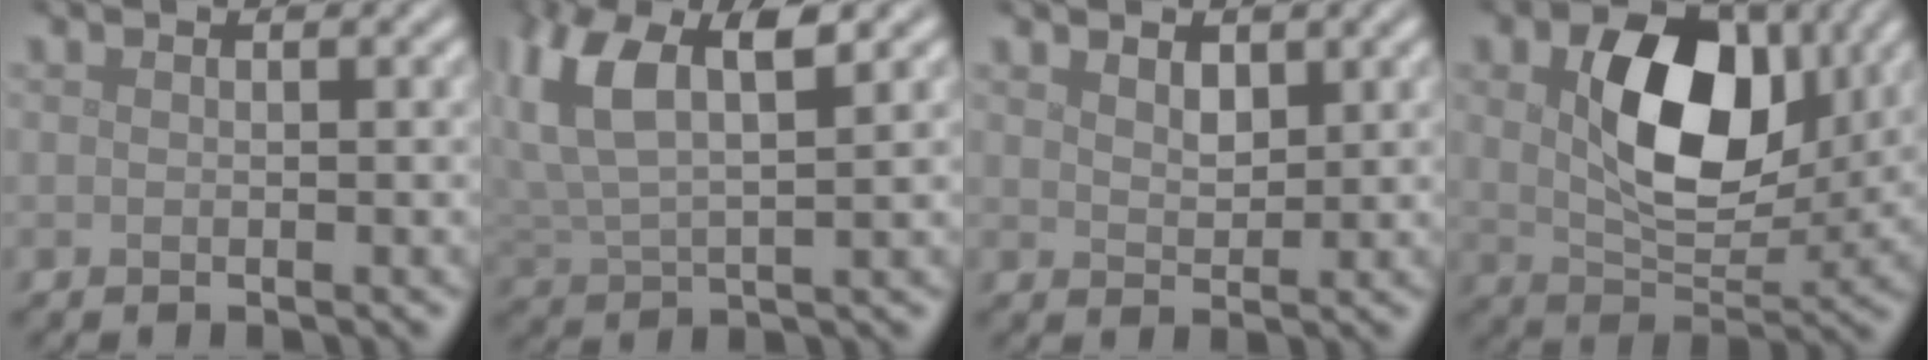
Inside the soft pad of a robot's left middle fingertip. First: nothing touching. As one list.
[{"total": 7.5, "force": [3.5, 3.1, 5.8], "torque": [-0.132, 0.011, 0.062]}, {"total": 1.6, "force": [1.2, 0.9, 0.7], "torque": [-0.018, -0.004, 0.026]}, {"total": 10.0, "force": [2.6, 6.3, 7.4], "torque": [-0.134, -0.004, 0.049]}]